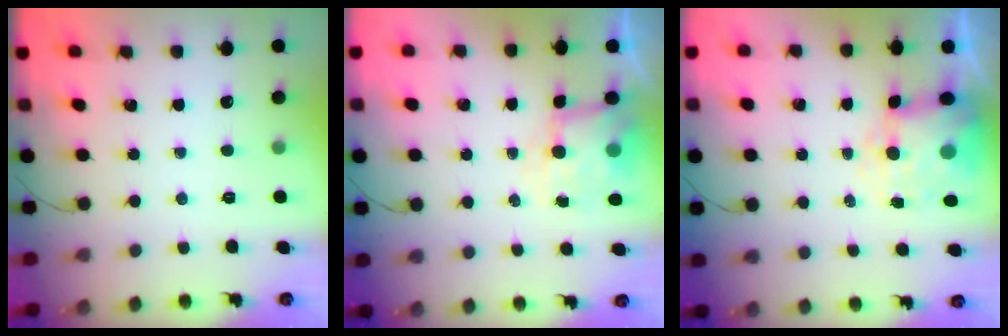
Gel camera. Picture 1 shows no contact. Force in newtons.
{"total": 5.4, "press": 5.4, "slide": 0.5}
{"total": 8.1, "press": 7.9, "slide": 1.9}